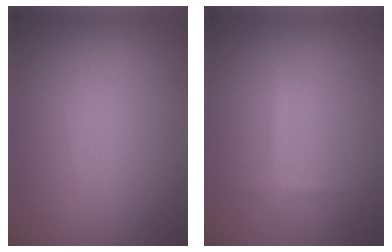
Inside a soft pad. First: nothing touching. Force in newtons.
{"total": 1.0, "press": 1.0, "slide": 0.0}